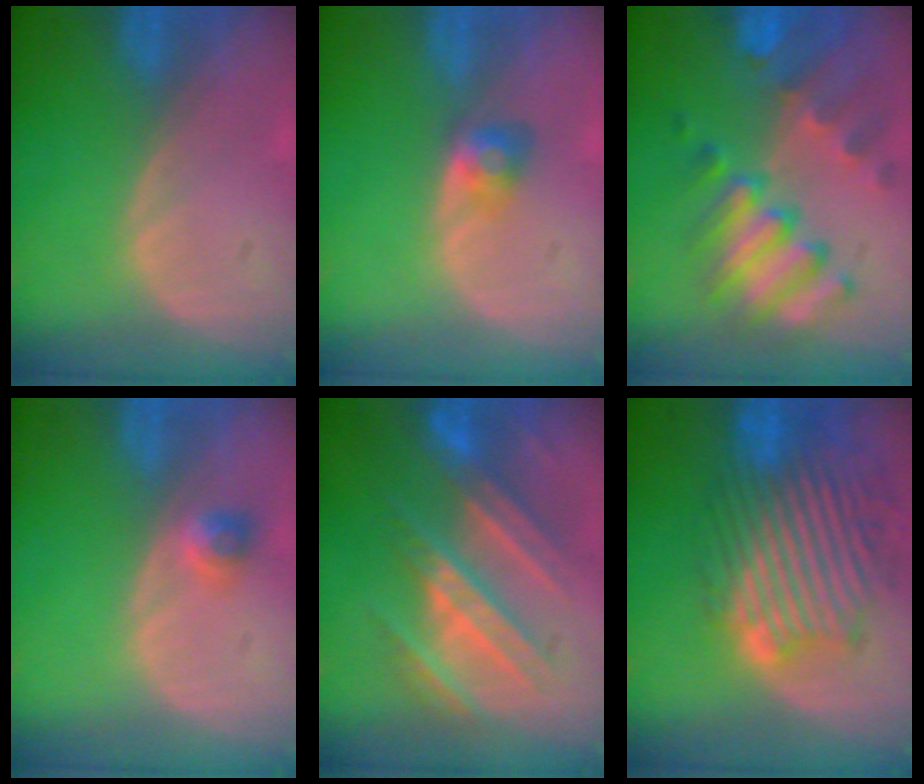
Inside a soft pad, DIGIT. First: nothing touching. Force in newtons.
{"total": 2.7, "press": 2.5, "slide": 1.1}
{"total": 10.5, "press": 9.1, "slide": 5.3}
{"total": 2.4, "press": 2.0, "slide": 1.2}
{"total": 9.3, "press": 9.2, "slide": 1.5}
{"total": 13.0, "press": 11.6, "slide": 5.8}